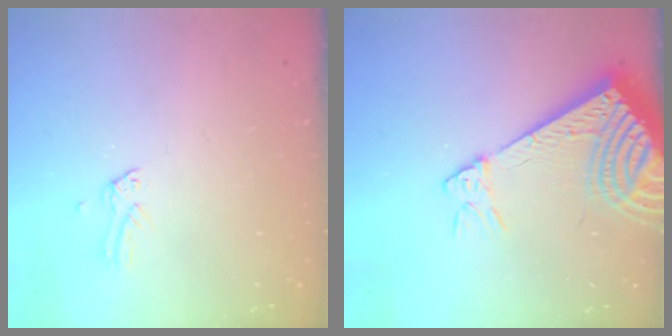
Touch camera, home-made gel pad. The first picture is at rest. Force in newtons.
{"total": 17.2, "press": 17.0, "slide": 2.7}